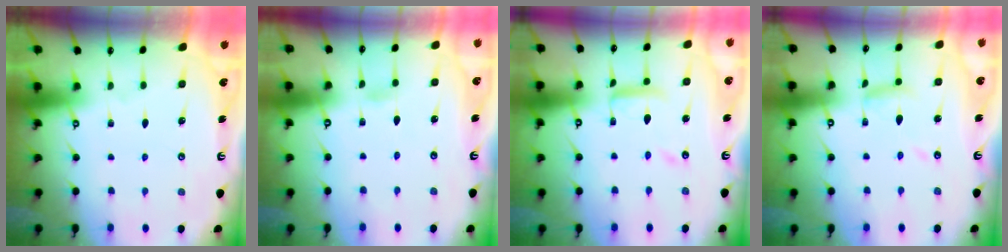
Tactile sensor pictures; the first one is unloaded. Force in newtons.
{"total": 2.8, "press": 2.8, "slide": 0.2}
{"total": 11.0, "press": 11.0, "slide": 1.2}
{"total": 9.0, "press": 8.9, "slide": 0.6}